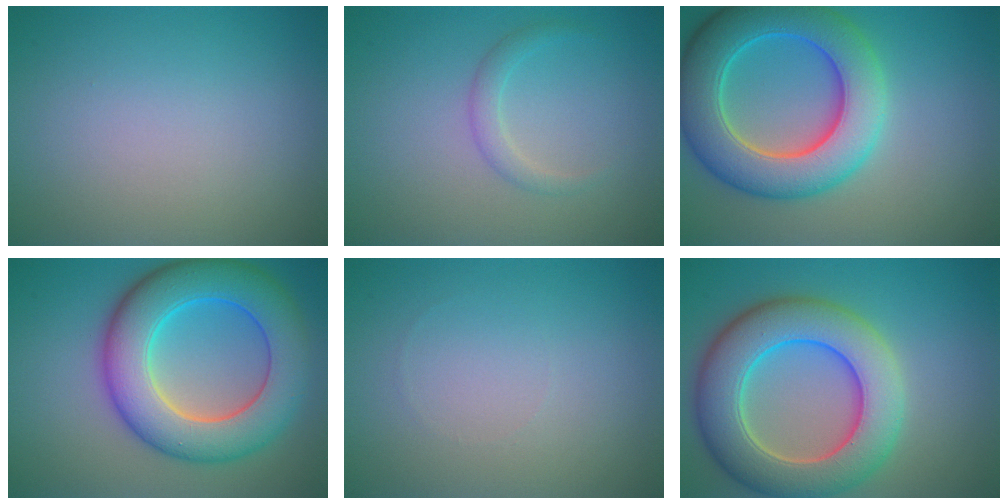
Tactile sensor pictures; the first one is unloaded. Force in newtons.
{"total": 1.5, "press": 1.5, "slide": 0.0}
{"total": 9.5, "press": 9.5, "slide": 0.3}
{"total": 10.2, "press": 10.2, "slide": 0.2}
{"total": 0.0}
{"total": 9.8, "press": 9.7, "slide": 0.6}